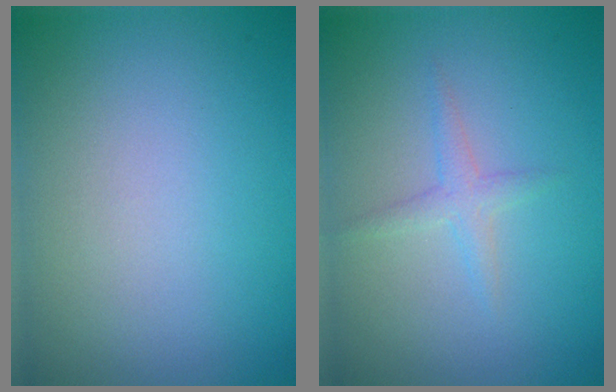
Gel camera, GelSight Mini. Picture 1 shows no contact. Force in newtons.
{"total": 1.4, "press": 1.4, "slide": 0.0}